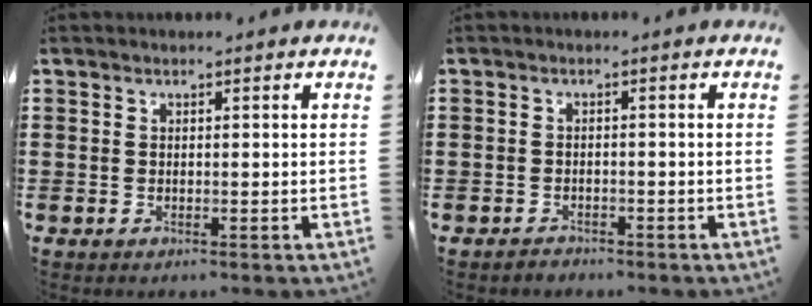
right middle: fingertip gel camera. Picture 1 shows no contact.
{"total": 1.3, "force": [-1.2, 0.5, -0.2], "torque": [0.000, 0.005, -0.030]}